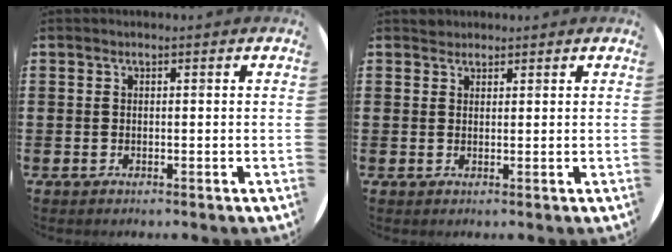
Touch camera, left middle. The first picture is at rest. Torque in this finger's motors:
{"motor_torque": [0.07, -0.05, -0.02, 0.01]}